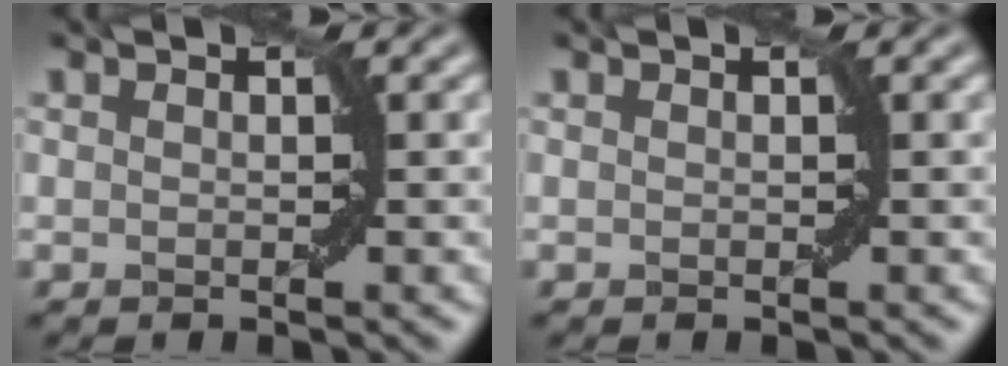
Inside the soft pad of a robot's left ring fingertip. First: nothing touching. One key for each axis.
{"total": 0.0}